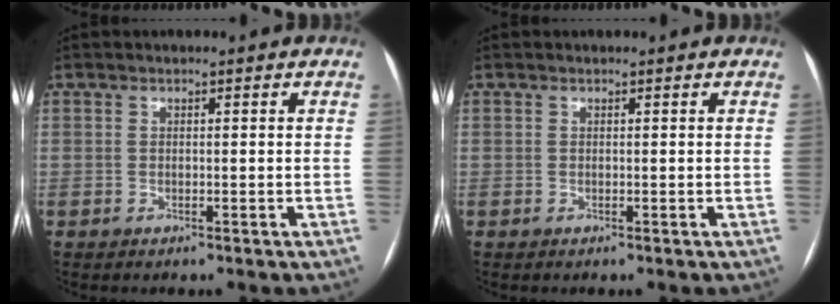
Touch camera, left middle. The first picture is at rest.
{"total": 0.0}